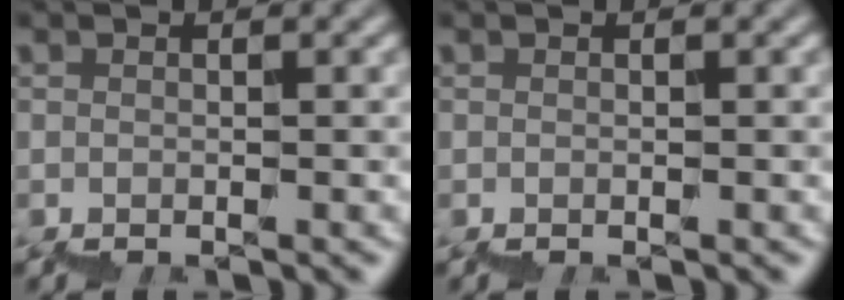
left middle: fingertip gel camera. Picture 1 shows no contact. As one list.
[{"total": 0.0}]